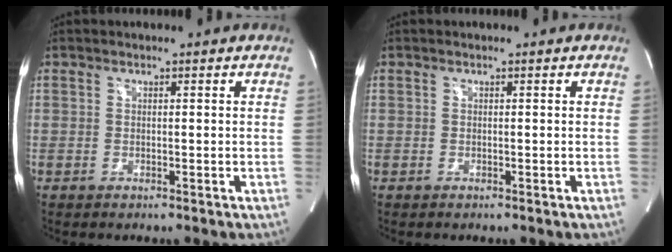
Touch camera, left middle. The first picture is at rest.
{"total": 0.0}